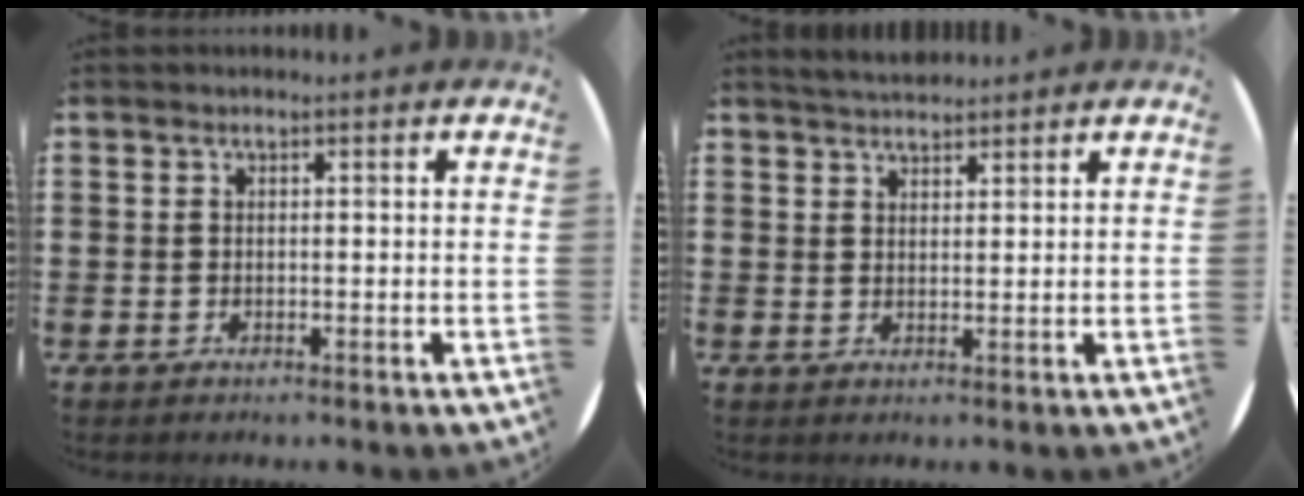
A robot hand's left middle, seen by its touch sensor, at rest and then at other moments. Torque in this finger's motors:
{"motor_torque": [0.47, -0.43, 0.00, 0.00]}